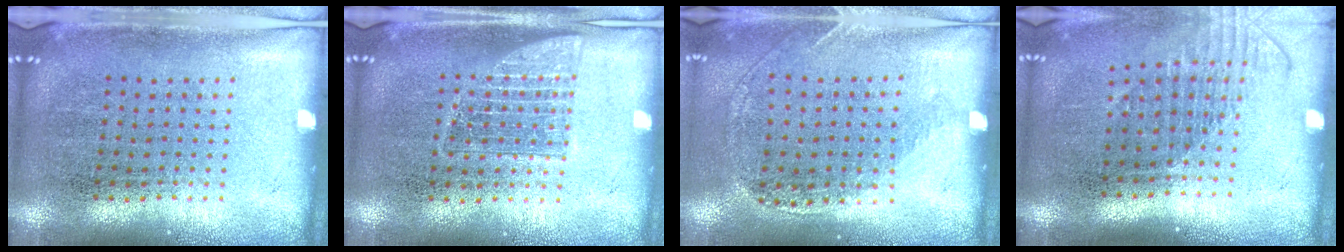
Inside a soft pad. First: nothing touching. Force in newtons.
{"total": 1.0, "press": 1.0, "slide": 0.3}
{"total": 1.2, "press": 1.1, "slide": 0.5}
{"total": 1.6, "press": 1.2, "slide": 1.0}